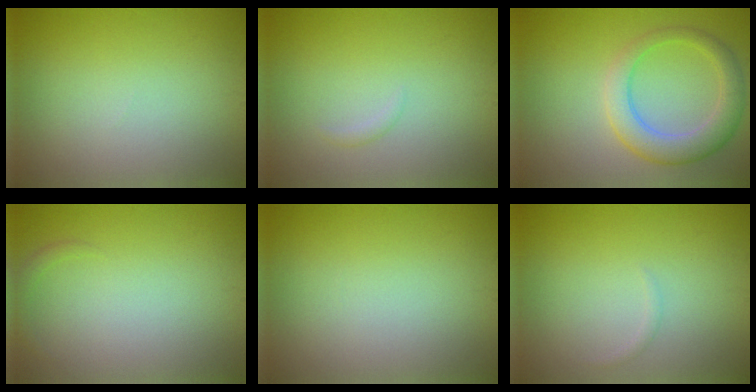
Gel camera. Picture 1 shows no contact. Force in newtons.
{"total": 0.5, "press": 0.5, "slide": 0.0}
{"total": 4.4, "press": 4.4, "slide": 0.2}
{"total": 0.8, "press": 0.8, "slide": 0.0}
{"total": 0.0}
{"total": 0.5, "press": 0.5, "slide": 0.0}